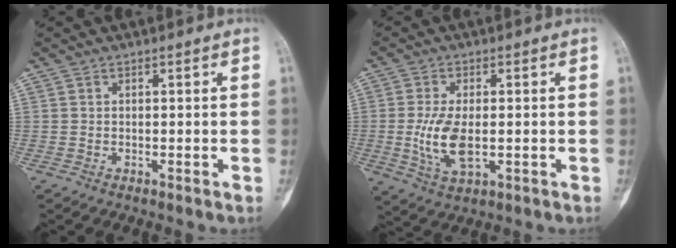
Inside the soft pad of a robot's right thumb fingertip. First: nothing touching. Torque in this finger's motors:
{"motor_torque": [1.38, 0.80, 0.87, -0.67, 0.23]}